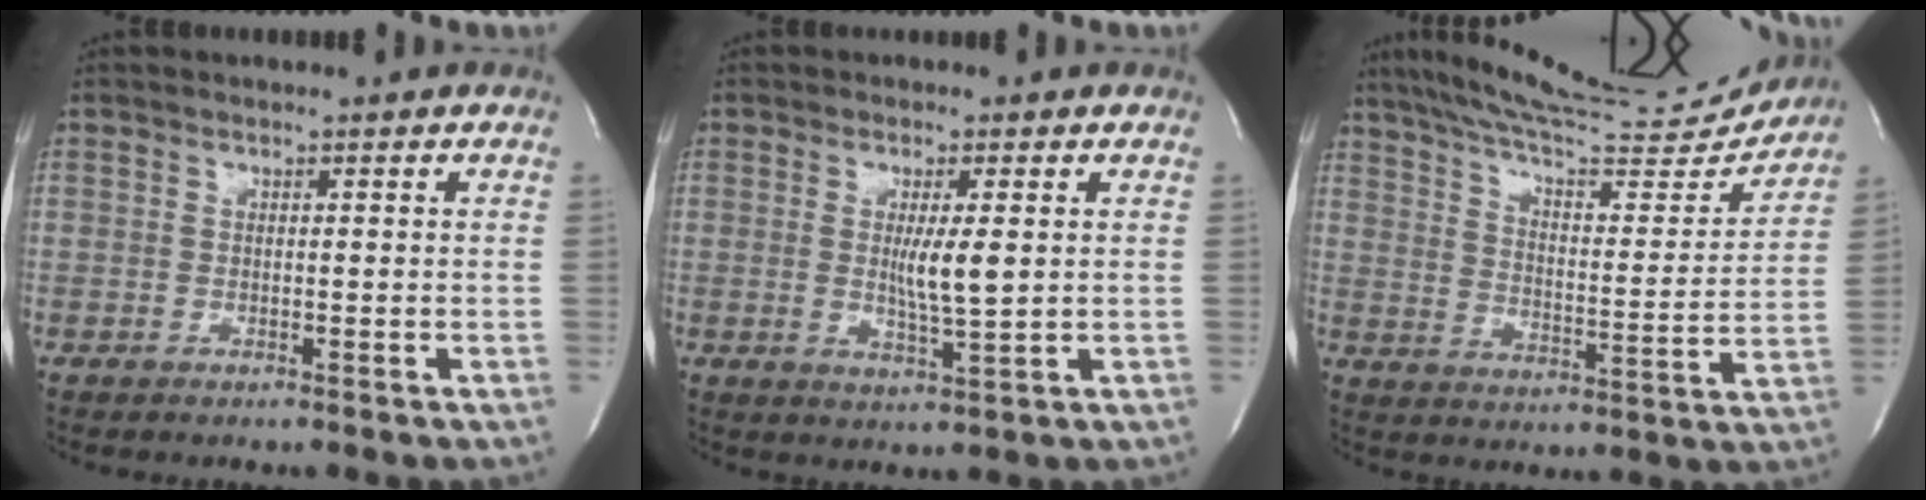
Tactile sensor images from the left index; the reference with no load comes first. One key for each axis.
{"total": 4.7, "fx": 0.4, "fy": 0.1, "fz": 4.6, "tx": -0.088, "ty": -0.012, "tz": 0.011}
{"total": 22.7, "fx": 20.9, "fy": 2.7, "fz": 8.4, "tx": -0.140, "ty": -0.030, "tz": 0.290}